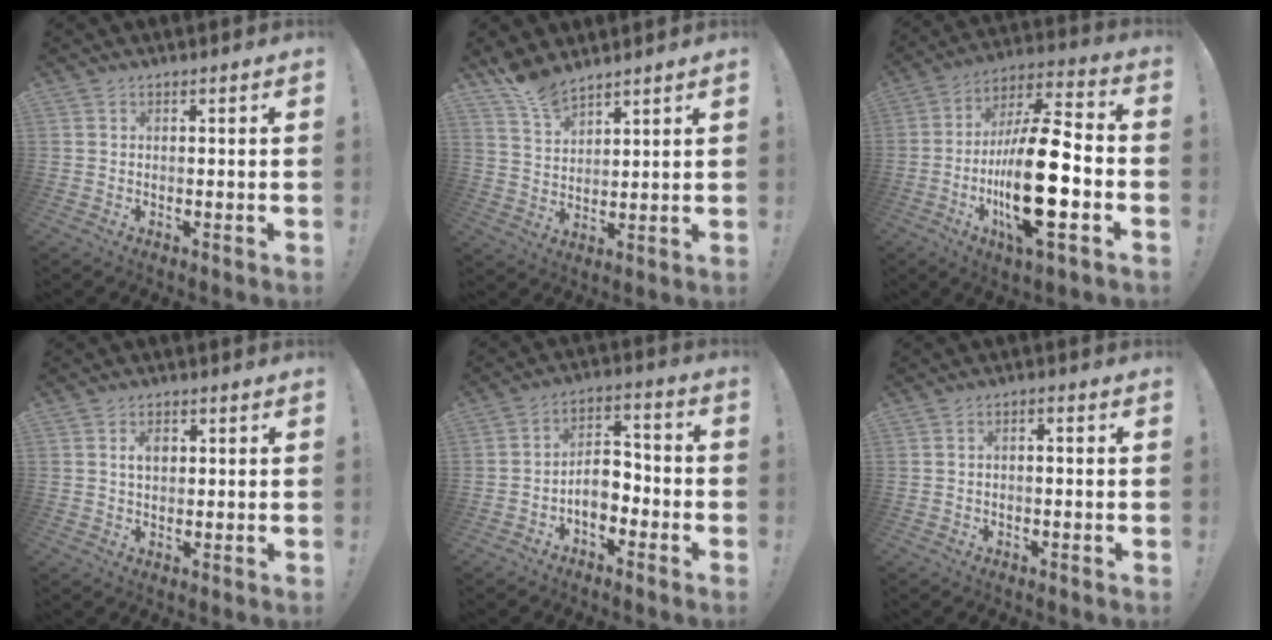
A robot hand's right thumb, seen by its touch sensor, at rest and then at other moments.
{"total": 7.9, "force": [7.0, 2.8, 2.3], "torque": [-0.044, -0.046, 0.134]}
{"total": 23.1, "force": [-5.4, 6.4, 21.6], "torque": [-0.407, 0.014, -0.092]}
{"total": 3.3, "force": [0.8, 2.3, 2.2], "torque": [-0.027, 0.000, 0.009]}
{"total": 7.6, "force": [-3.2, 5.2, 4.6], "torque": [-0.064, 0.017, -0.056]}
{"total": 1.7, "force": [-1.1, 0.6, 1.1], "torque": [-0.016, 0.008, -0.020]}